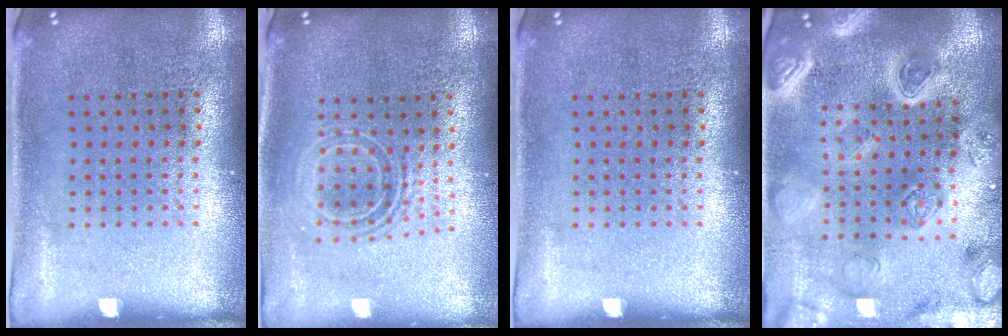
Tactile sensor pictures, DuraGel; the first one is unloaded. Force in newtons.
{"total": 1.7, "press": 1.3, "slide": 1.1}
{"total": 0.0}
{"total": 4.5, "press": 4.0, "slide": 2.2}